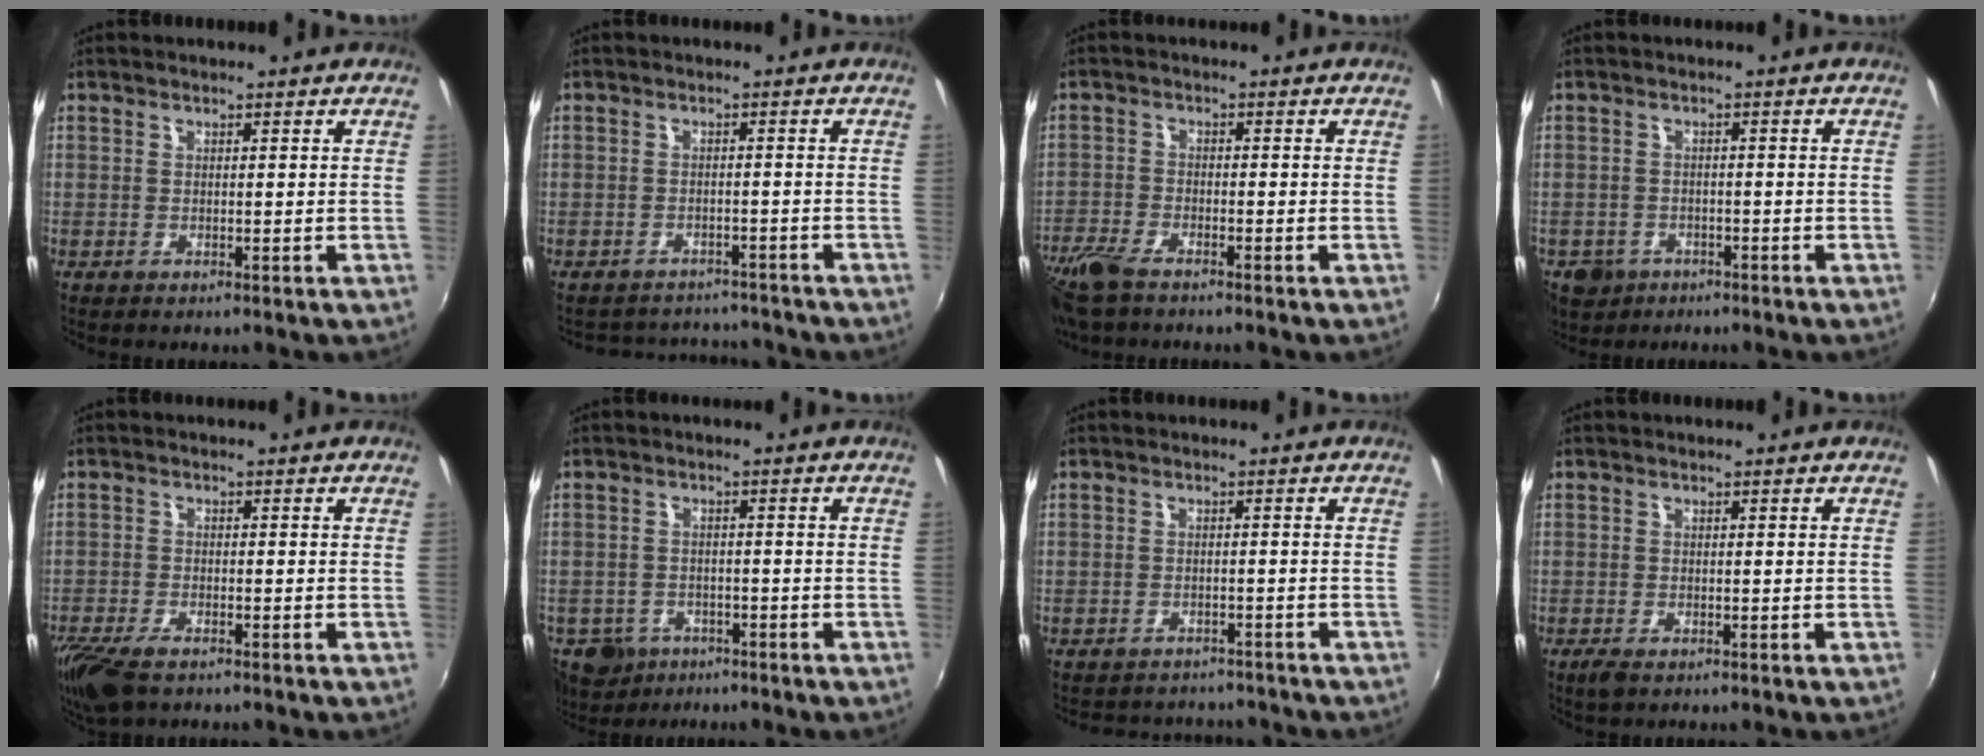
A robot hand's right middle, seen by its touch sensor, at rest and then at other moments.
{"total": 8.8, "force": [-8.0, 3.4, 1.4], "torque": [-0.037, 0.020, -0.104]}
{"total": 8.3, "force": [-6.4, 2.8, 4.5], "torque": [-0.124, -0.027, -0.129]}
{"total": 6.3, "force": [-3.4, 4.9, 2.1], "torque": [-0.059, -0.007, -0.050]}
{"total": 8.3, "force": [-6.1, 2.9, 4.9], "torque": [-0.124, -0.033, -0.117]}
{"total": 8.9, "force": [-5.4, 6.4, 3.1], "torque": [-0.091, -0.010, -0.083]}
{"total": 7.7, "force": [-6.8, 3.2, 1.5], "torque": [-0.039, 0.007, -0.091]}
{"total": 2.0, "force": [-1.3, 0.8, 1.3], "torque": [-0.026, -0.008, -0.024]}